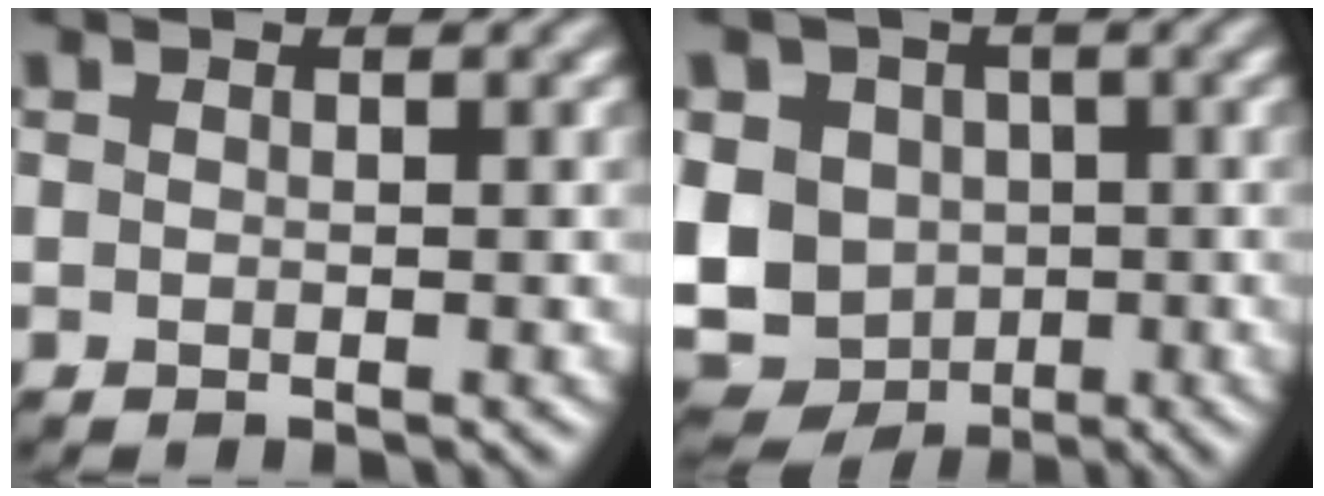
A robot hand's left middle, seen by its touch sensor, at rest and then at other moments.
{"total": 9.8, "force": [-1.3, 8.4, 5.0], "torque": [-0.087, -0.007, -0.037]}